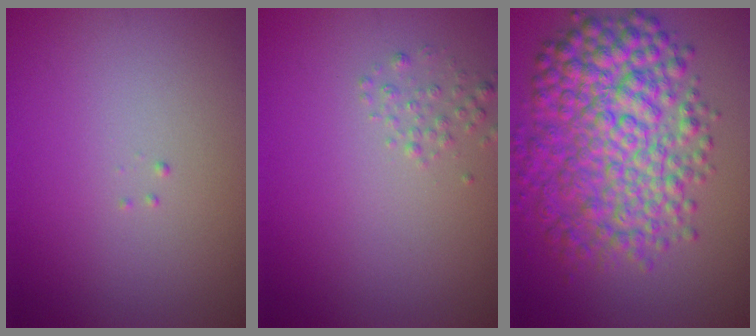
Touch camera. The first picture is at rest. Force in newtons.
{"total": 1.2, "press": 1.2, "slide": 0.1}
{"total": 8.7, "press": 8.7, "slide": 0.1}